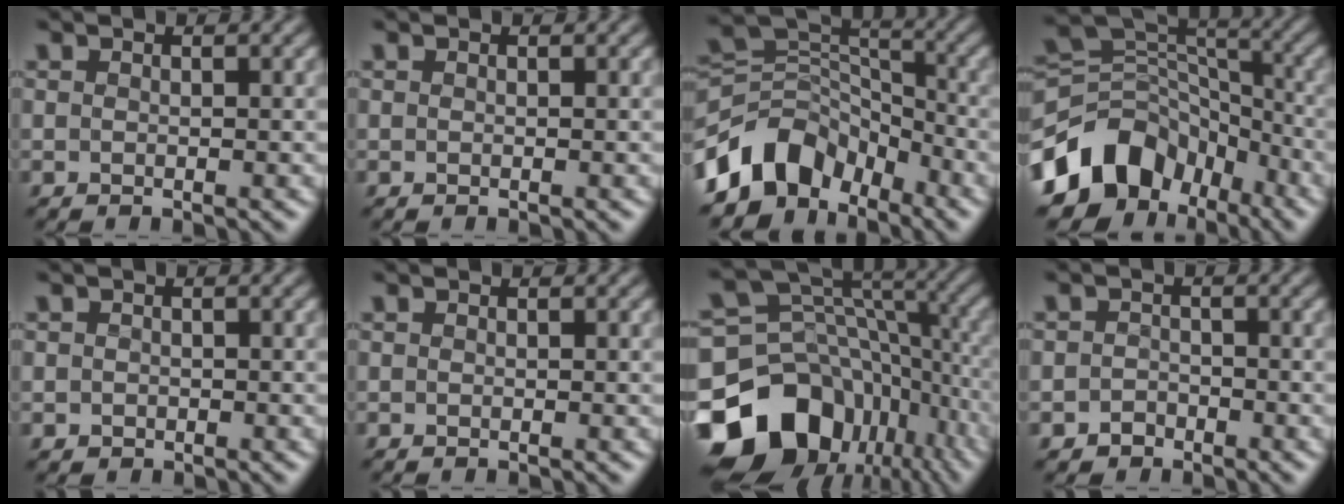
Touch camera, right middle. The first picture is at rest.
{"total": 0.0}
{"total": 7.9, "force": [-5.5, 4.9, 2.9], "torque": [-0.044, 0.007, -0.116]}
{"total": 10.0, "force": [-5.9, 7.0, 4.0], "torque": [-0.075, 0.015, -0.116]}
{"total": 0.7, "force": [0.0, 0.7, -0.2], "torque": [0.010, -0.001, -0.001]}
{"total": 0.0}
{"total": 15.2, "force": [-7.0, 11.2, 7.5], "torque": [-0.172, -0.012, -0.116]}
{"total": 1.5, "force": [-1.0, 1.2, -0.1], "torque": [0.028, 0.007, -0.026]}